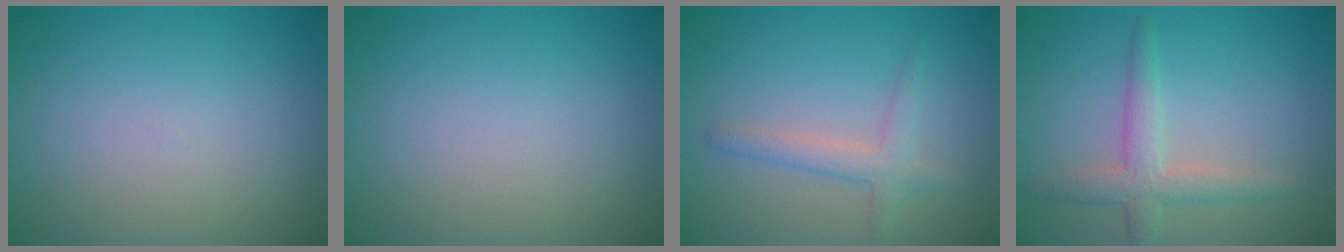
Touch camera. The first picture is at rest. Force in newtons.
{"total": 0.0}
{"total": 1.7, "press": 1.7, "slide": 0.2}
{"total": 3.0, "press": 3.0, "slide": 0.1}